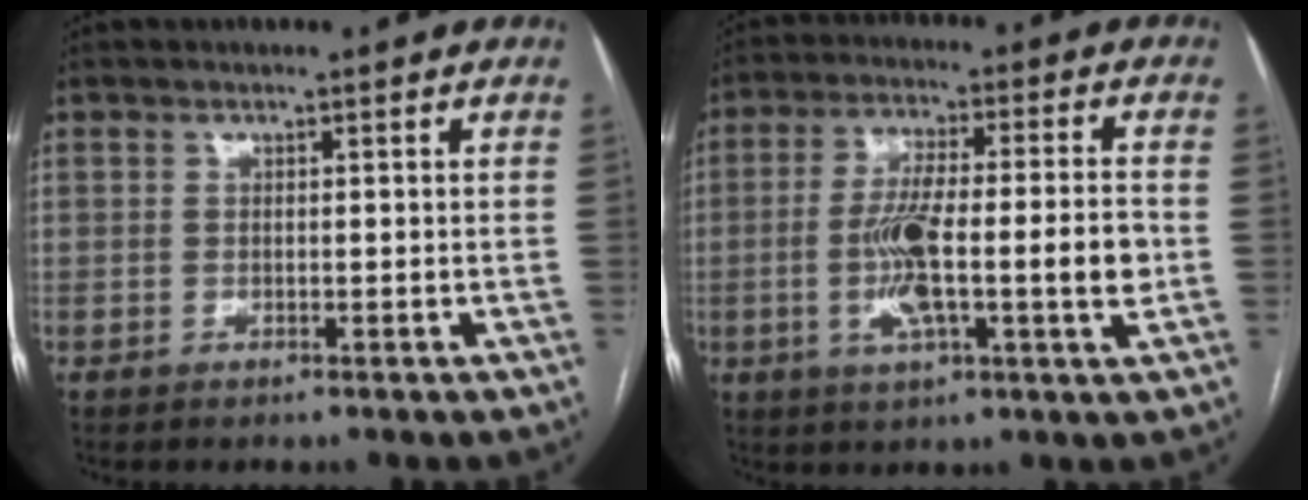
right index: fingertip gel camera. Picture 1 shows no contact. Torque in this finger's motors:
{"motor_torque": [1.94, -0.20, 0.93, 0.21]}